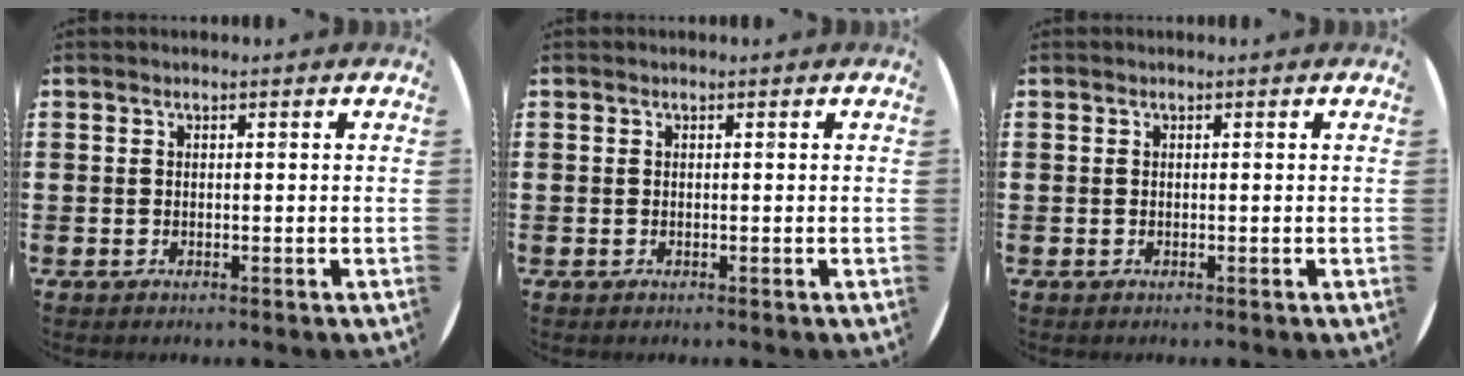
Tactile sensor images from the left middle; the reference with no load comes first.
{"total": 0.0}
{"total": 0.0}